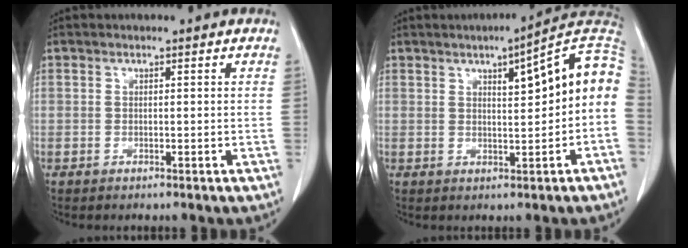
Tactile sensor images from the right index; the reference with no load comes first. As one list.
[{"total": 11.0, "force": [1.9, 1.9, 10.7], "torque": [-0.138, 0.031, 0.020]}]